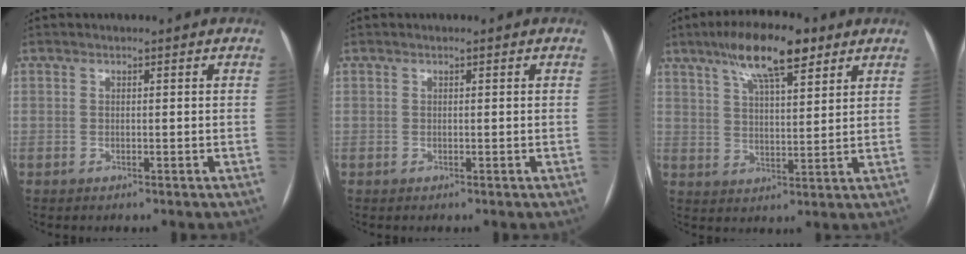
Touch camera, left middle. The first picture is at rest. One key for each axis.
{"total": 0.0}
{"total": 11.4, "fx": 7.2, "fy": 2.9, "fz": 8.3, "tx": -0.146, "ty": 0.017, "tz": 0.123}